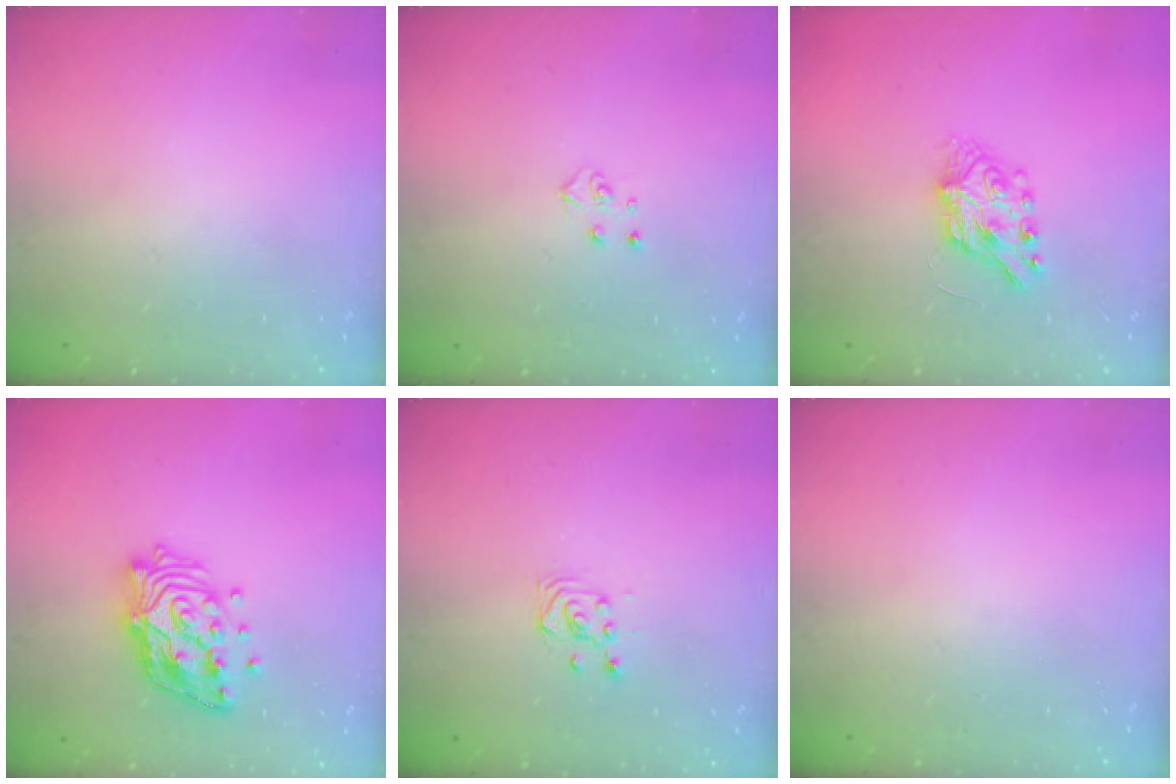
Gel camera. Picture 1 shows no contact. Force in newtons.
{"total": 3.9, "press": 3.9, "slide": 0.4}
{"total": 7.2, "press": 7.1, "slide": 0.4}
{"total": 15.1, "press": 15.1, "slide": 1.2}
{"total": 3.5, "press": 3.4, "slide": 0.8}
{"total": 0.0}